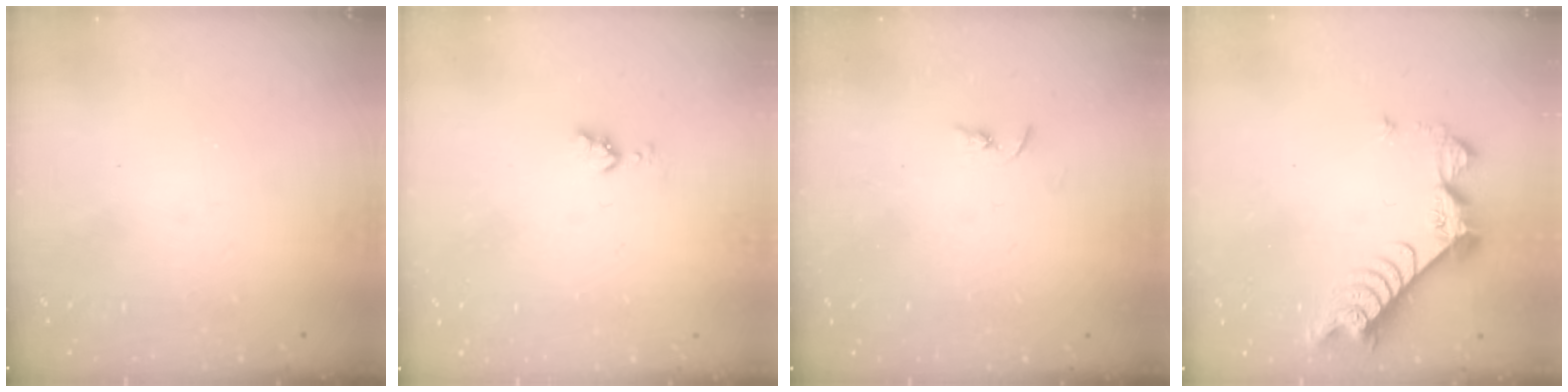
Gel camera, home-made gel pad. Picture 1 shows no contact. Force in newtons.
{"total": 3.9, "press": 3.9, "slide": 0.5}
{"total": 2.2, "press": 2.2, "slide": 0.2}
{"total": 8.8, "press": 8.7, "slide": 0.9}